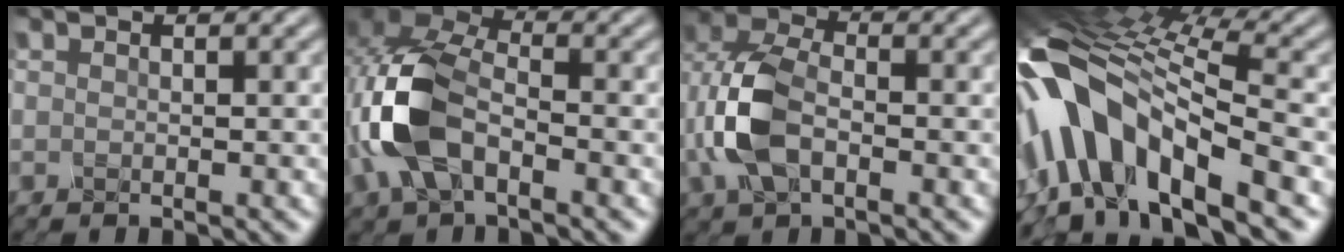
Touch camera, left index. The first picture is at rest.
{"total": 8.7, "force": [-2.2, 5.1, 6.7], "torque": [-0.164, 0.011, -0.060]}
{"total": 6.7, "force": [-1.2, 4.3, 5.0], "torque": [-0.125, 0.009, -0.034]}
{"total": 13.5, "force": [-4.2, 6.6, 11.0], "torque": [-0.203, 0.020, -0.083]}